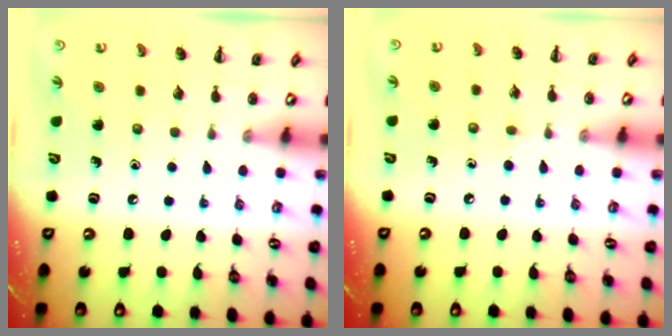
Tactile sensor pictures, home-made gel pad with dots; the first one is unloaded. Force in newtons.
{"total": 1.6, "press": 1.4, "slide": 0.8}